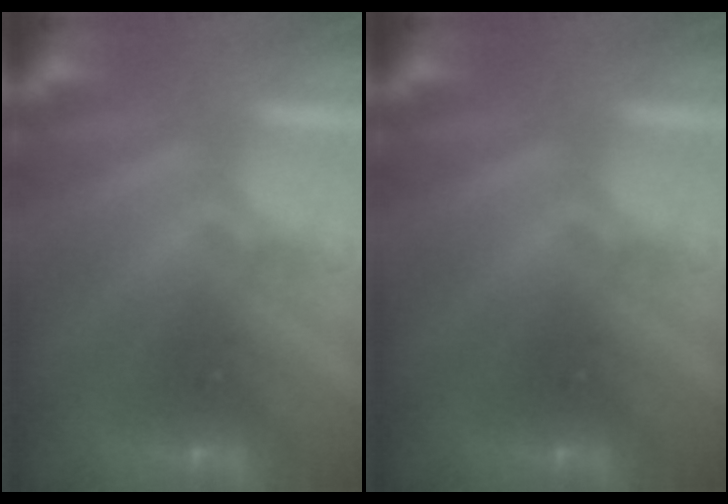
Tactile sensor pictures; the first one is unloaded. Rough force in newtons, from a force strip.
{"total": 0.0}